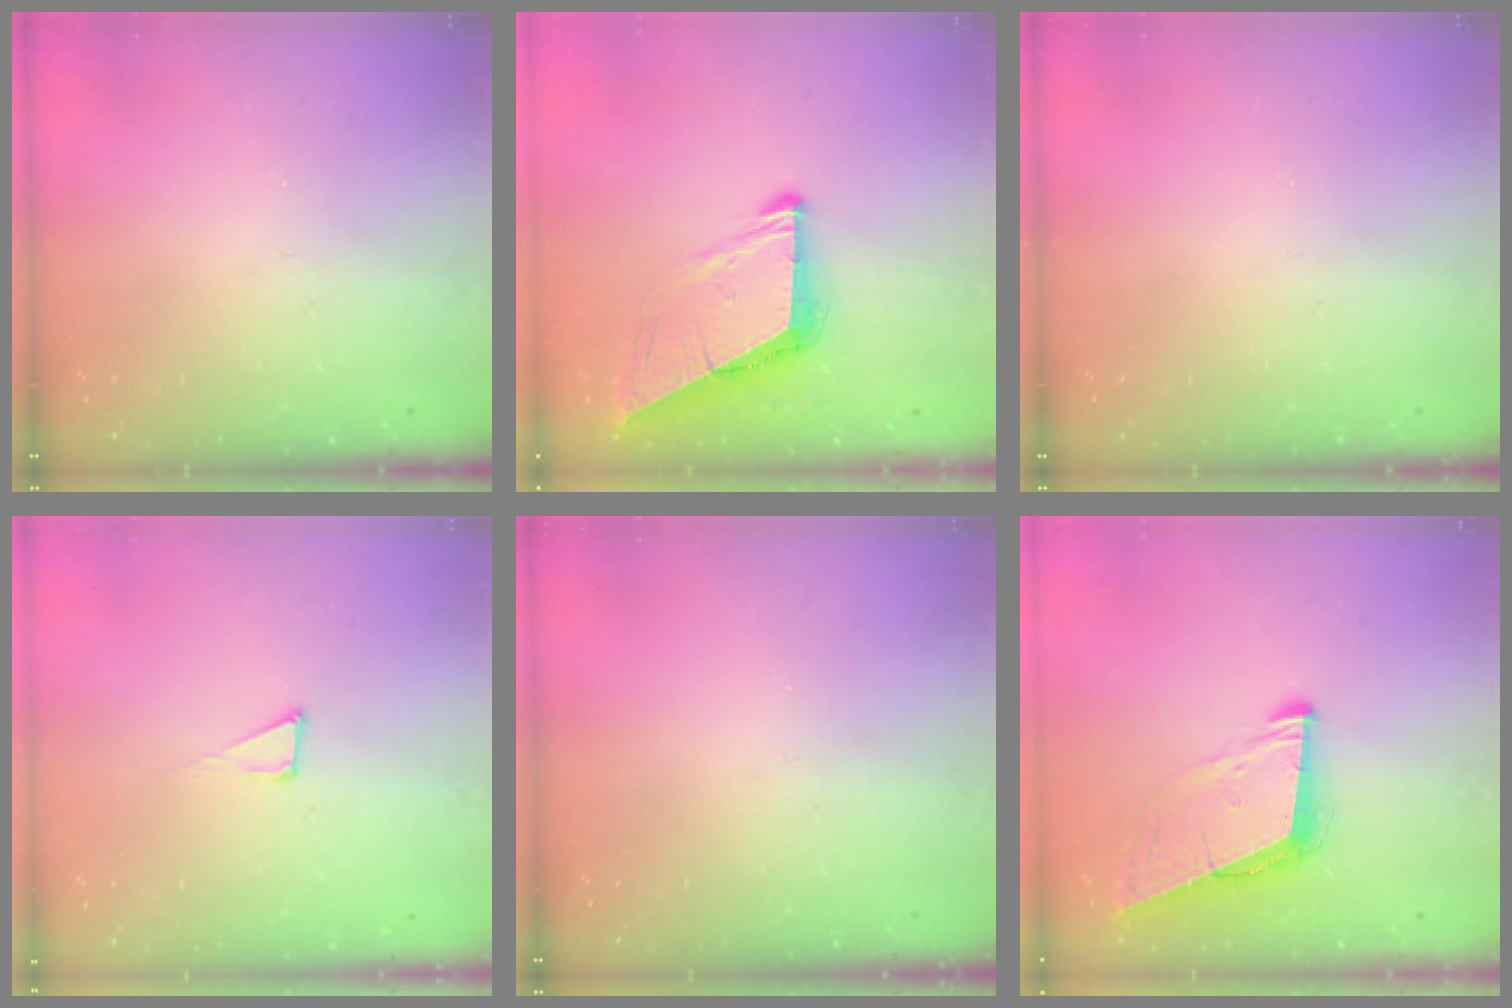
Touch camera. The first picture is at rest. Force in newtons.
{"total": 9.1, "press": 9.1, "slide": 0.7}
{"total": 0.0}
{"total": 5.4, "press": 5.3, "slide": 1.1}
{"total": 0.0}
{"total": 9.0, "press": 8.2, "slide": 3.5}